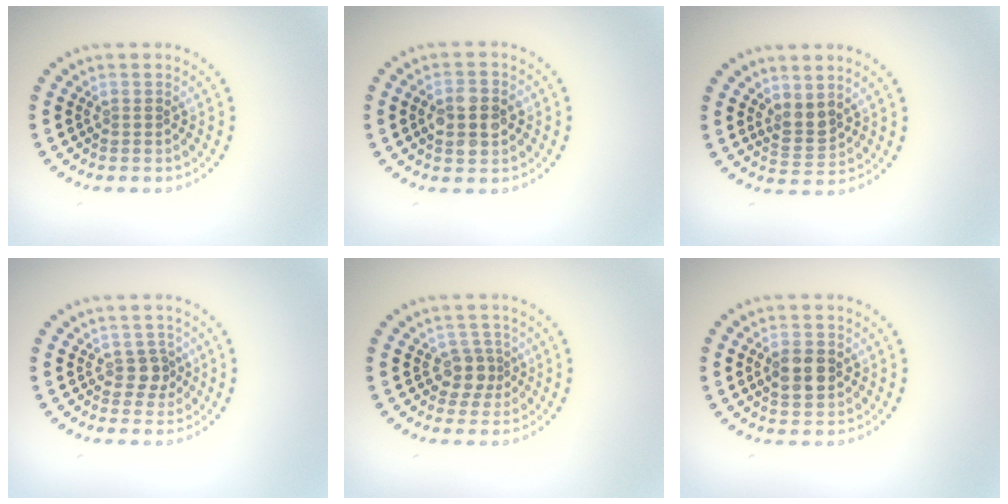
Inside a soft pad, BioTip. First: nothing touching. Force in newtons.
{"total": 3.7, "press": 3.7, "slide": 0.2}
{"total": 2.1, "press": 1.7, "slide": 1.3}
{"total": 1.5, "press": 1.2, "slide": 0.9}
{"total": 2.2, "press": 1.8, "slide": 1.3}
{"total": 3.2, "press": 3.2, "slide": 0.2}